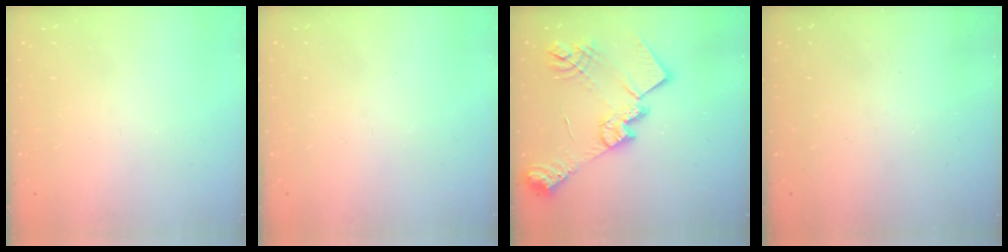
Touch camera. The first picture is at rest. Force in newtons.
{"total": 0.0}
{"total": 23.9, "press": 23.8, "slide": 2.0}
{"total": 4.4, "press": 4.4, "slide": 0.6}